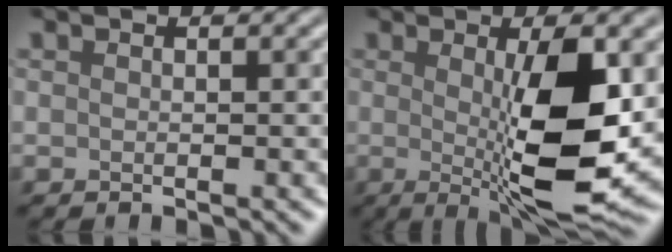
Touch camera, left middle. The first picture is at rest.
{"total": 9.1, "force": [-0.2, 2.1, 8.8], "torque": [-0.136, -0.020, 0.005]}